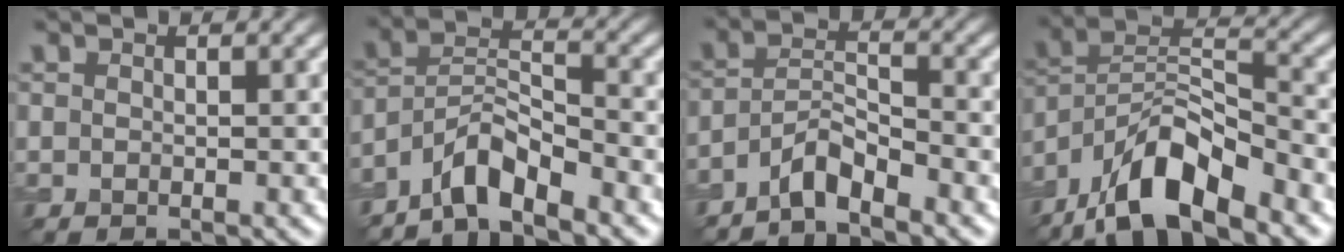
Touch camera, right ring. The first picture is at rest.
{"total": 4.9, "force": [-4.0, 1.0, 2.6], "torque": [-0.043, 0.005, -0.082]}
{"total": 3.5, "force": [-3.0, 0.6, 1.8], "torque": [-0.032, 0.008, -0.065]}
{"total": 9.6, "force": [-6.9, 2.9, 6.0], "torque": [-0.096, 0.011, -0.137]}